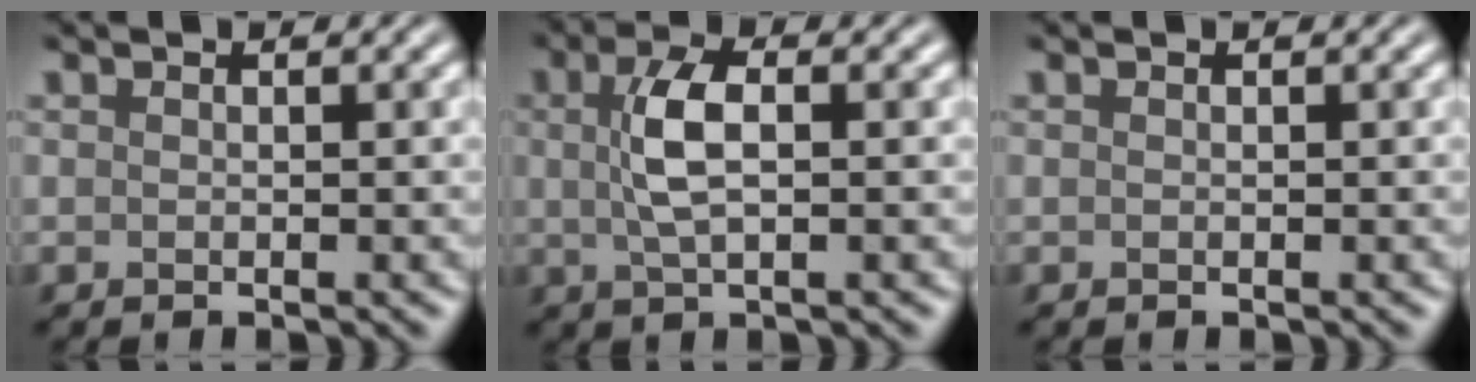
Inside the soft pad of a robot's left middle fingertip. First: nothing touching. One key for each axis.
{"total": 4.0, "fx": 0.6, "fy": 1.6, "fz": 3.6, "tx": -0.082, "ty": 0.008, "tz": 0.009}
{"total": 0.0}